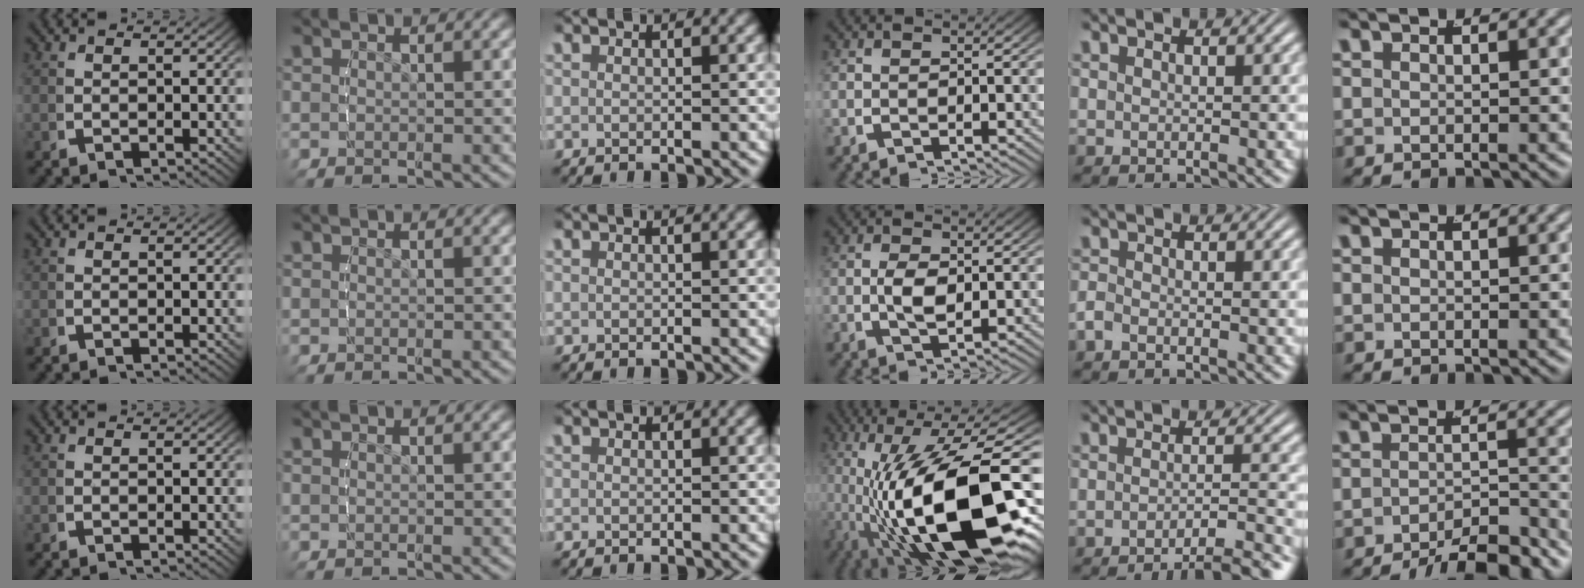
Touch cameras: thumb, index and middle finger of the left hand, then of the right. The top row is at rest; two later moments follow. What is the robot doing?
{"motion": "lift_and_place", "object": "glue stick"}